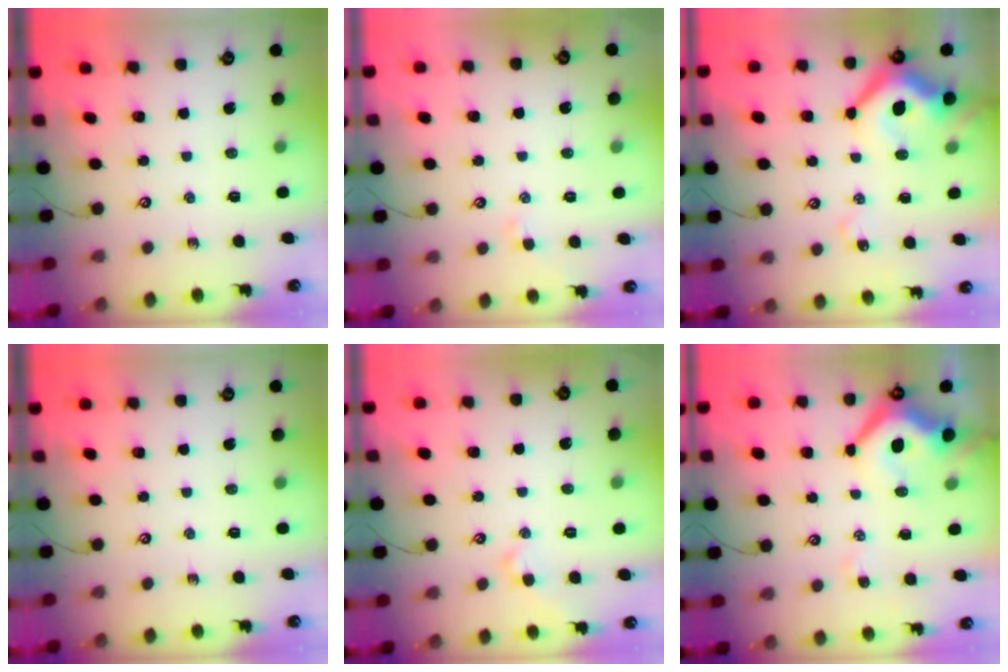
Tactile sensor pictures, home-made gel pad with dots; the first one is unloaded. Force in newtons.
{"total": 1.4, "press": 1.3, "slide": 0.3}
{"total": 12.9, "press": 12.8, "slide": 1.9}
{"total": 0.0}
{"total": 1.6, "press": 1.5, "slide": 0.4}
{"total": 10.1, "press": 10.0, "slide": 1.5}